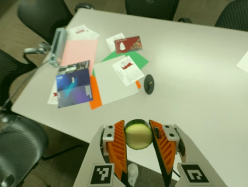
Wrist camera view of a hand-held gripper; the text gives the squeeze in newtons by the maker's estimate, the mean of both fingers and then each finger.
{"total": 10.7, "left": 10.5, "right": 11.0}